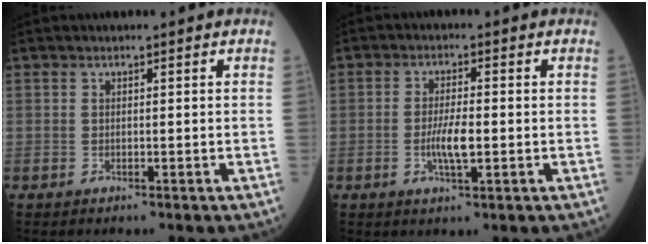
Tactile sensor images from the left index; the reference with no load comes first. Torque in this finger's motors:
{"motor_torque": [0.69, 0.27, 0.12, 0.03]}